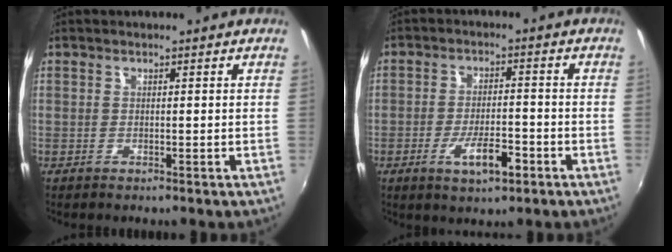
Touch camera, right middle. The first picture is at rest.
{"total": 6.9, "force": [-3.4, 2.1, 5.6], "torque": [-0.111, -0.008, -0.054]}